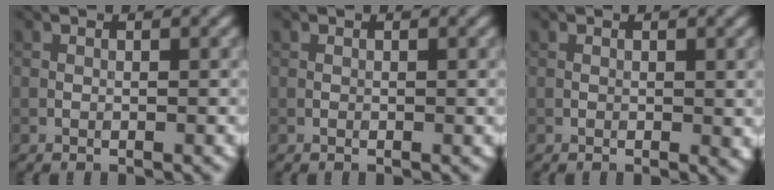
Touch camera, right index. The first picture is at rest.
{"total": 0.0}
{"total": 0.9, "force": [0.3, 0.5, 0.7], "torque": [-0.008, -0.001, 0.006]}